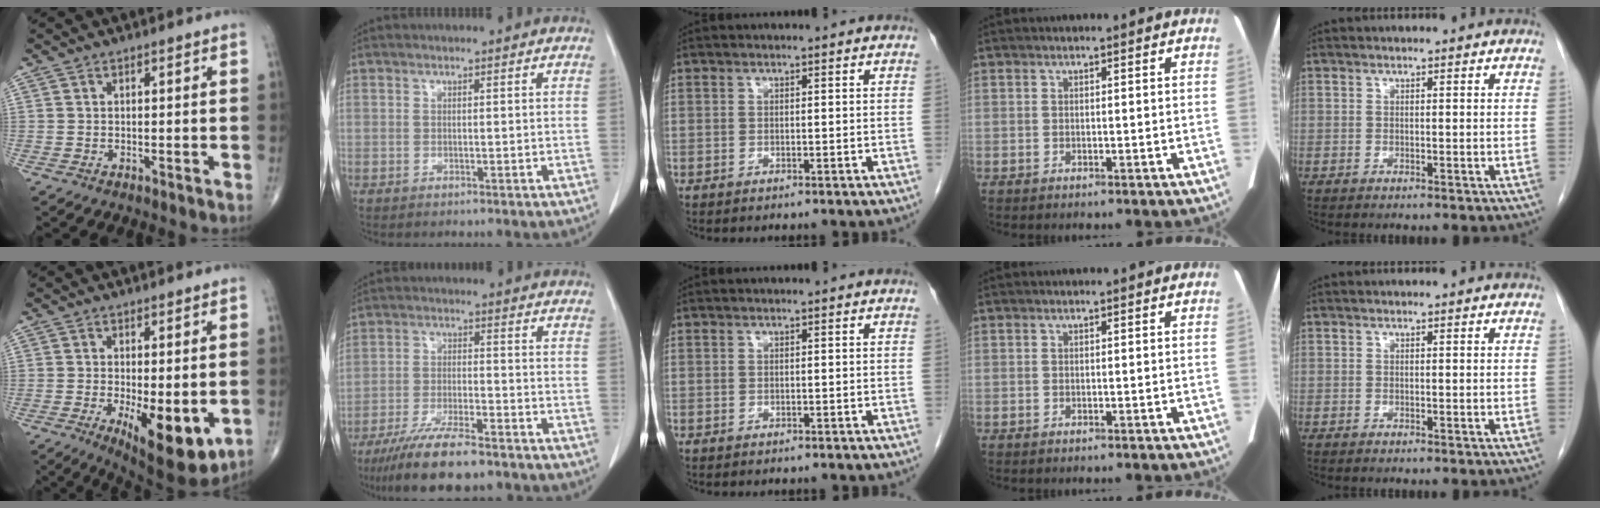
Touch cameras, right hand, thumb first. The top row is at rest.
{"thumb": {"total": 12.4, "force": [-3.0, 4.6, 11.1], "torque": [-0.154, -0.026, -0.031]}, "index": {"total": 12.1, "force": [-9.7, 2.0, 6.9], "torque": [-0.117, -0.026, -0.161]}}